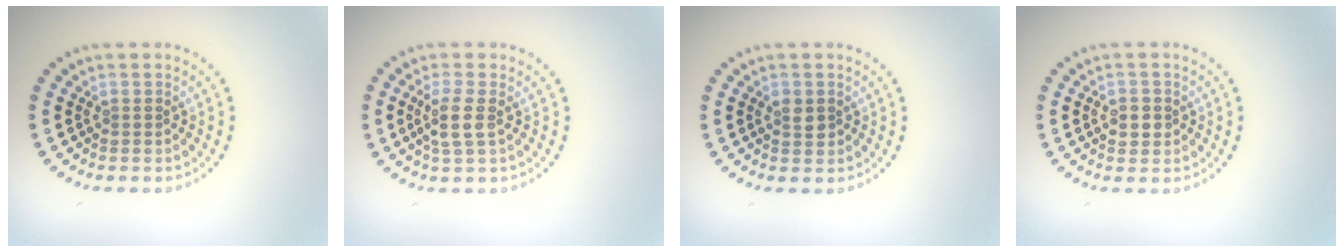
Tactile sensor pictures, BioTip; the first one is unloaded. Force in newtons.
{"total": 2.3, "press": 2.0, "slide": 1.1}
{"total": 1.4, "press": 1.4, "slide": 0.2}
{"total": 1.9, "press": 1.8, "slide": 0.3}